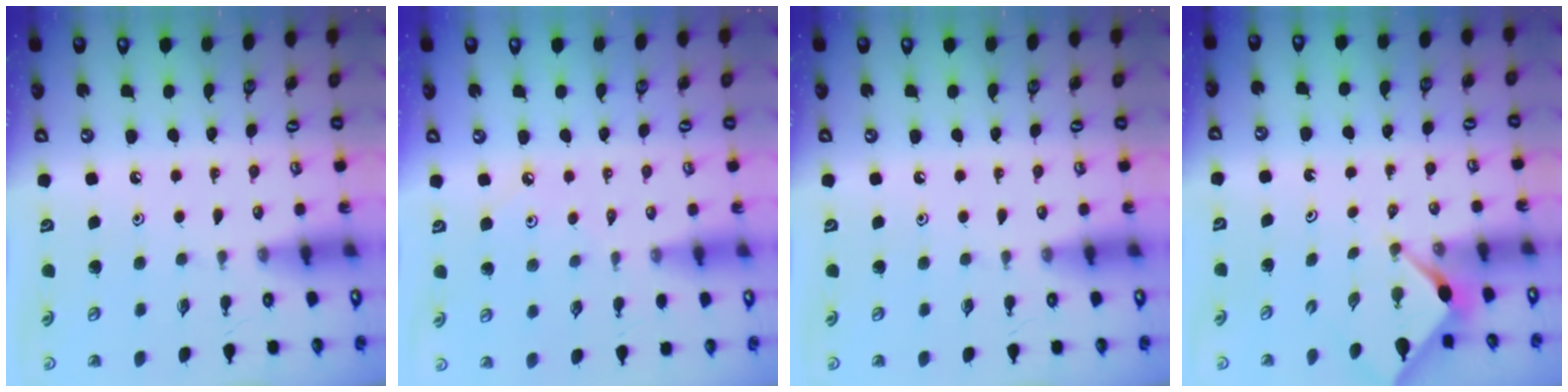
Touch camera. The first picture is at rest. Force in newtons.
{"total": 2.2, "press": 2.1, "slide": 0.4}
{"total": 0.0}
{"total": 3.1, "press": 3.1, "slide": 0.4}